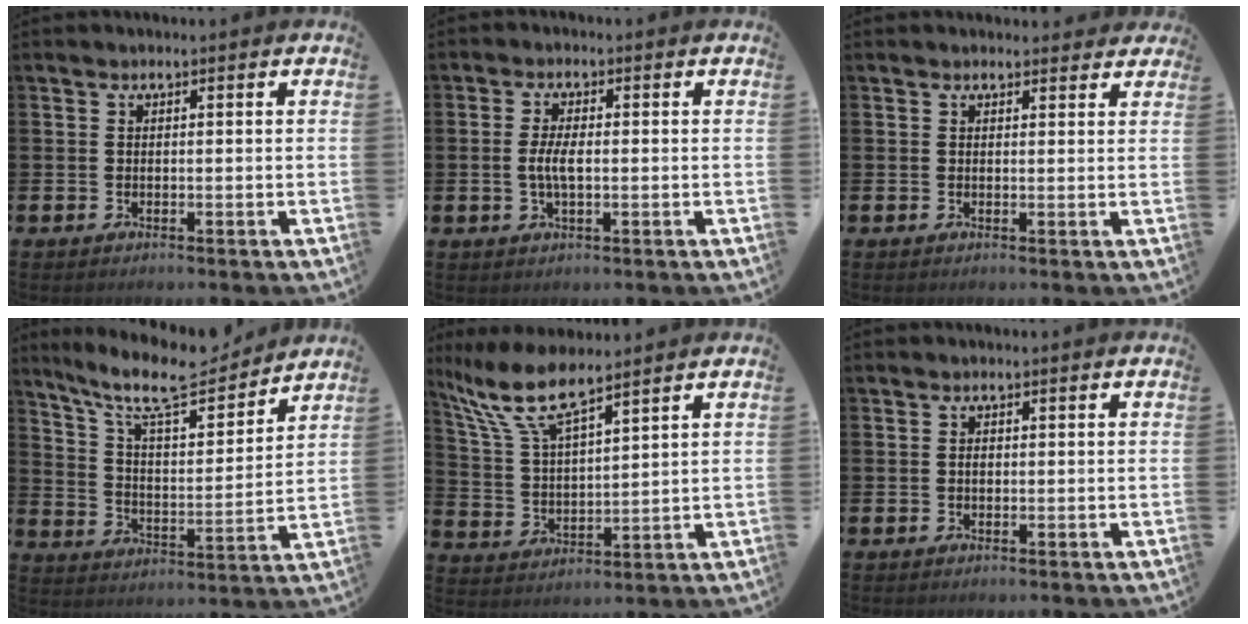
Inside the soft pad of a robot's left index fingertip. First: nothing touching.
{"total": 3.4, "force": [-0.2, 1.3, 3.2], "torque": [-0.064, 0.000, -0.008]}
{"total": 1.5, "force": [1.4, 0.6, 0.0], "torque": [0.019, -0.006, 0.020]}
{"total": 11.4, "force": [9.9, 2.4, 5.3], "torque": [-0.134, -0.053, 0.172]}
{"total": 8.7, "force": [7.3, 1.7, 4.4], "torque": [-0.119, -0.026, 0.132]}
{"total": 0.8, "force": [0.0, 0.6, 0.6], "torque": [-0.011, 0.003, -0.002]}